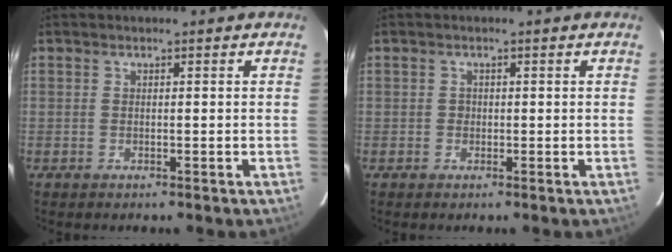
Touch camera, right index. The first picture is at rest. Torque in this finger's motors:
{"motor_torque": [0.19, -0.02, 0.01, 0.01]}